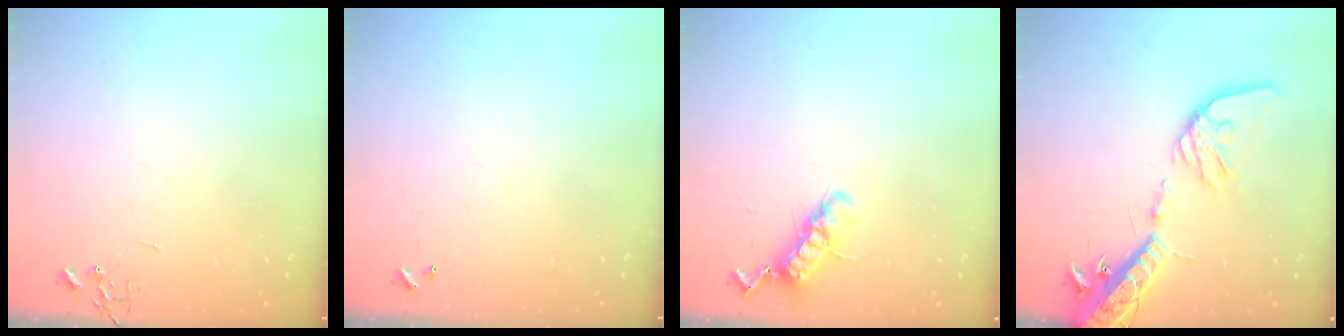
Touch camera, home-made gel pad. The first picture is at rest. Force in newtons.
{"total": 0.0}
{"total": 11.8, "press": 11.8, "slide": 1.2}
{"total": 19.7, "press": 19.2, "slide": 4.1}